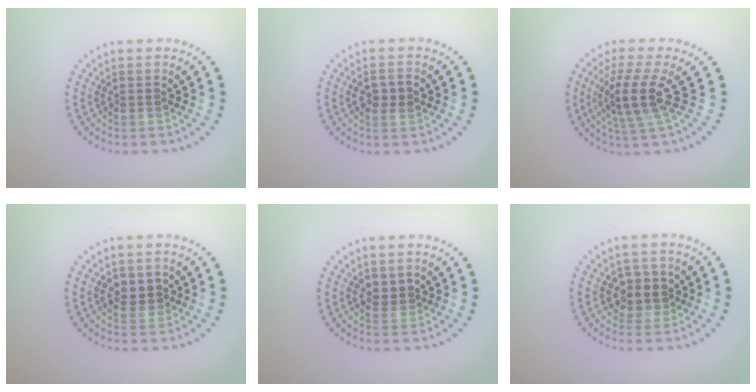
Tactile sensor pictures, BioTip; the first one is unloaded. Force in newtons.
{"total": 2.1, "press": 2.1, "slide": 0.3}
{"total": 4.2, "press": 3.6, "slide": 2.2}
{"total": 2.5, "press": 2.5, "slide": 0.4}
{"total": 1.7, "press": 1.6, "slide": 0.6}
{"total": 2.8, "press": 2.7, "slide": 0.8}